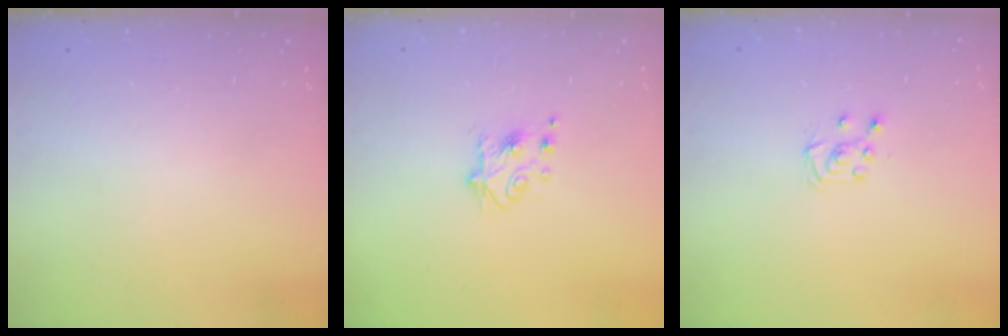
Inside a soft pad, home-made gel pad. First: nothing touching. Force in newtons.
{"total": 5.3, "press": 5.2, "slide": 0.8}
{"total": 5.8, "press": 5.7, "slide": 0.6}